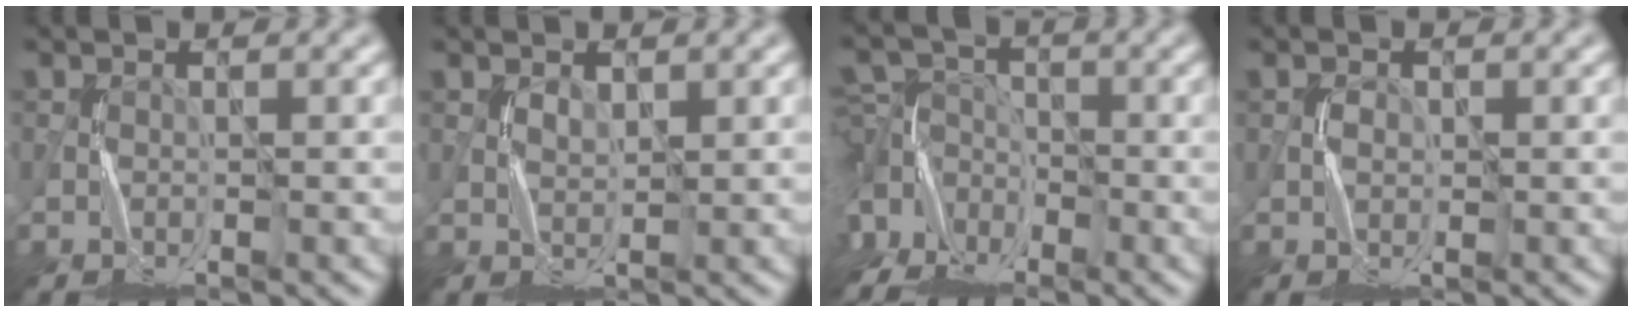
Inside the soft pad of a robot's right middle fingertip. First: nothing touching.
{"total": 1.1, "force": [0.7, 0.6, 0.5], "torque": [-0.011, -0.002, 0.018]}
{"total": 8.6, "force": [-3.7, 7.0, 3.2], "torque": [-0.065, -0.003, -0.090]}
{"total": 0.8, "force": [-0.1, 0.7, 0.2], "torque": [0.000, 0.000, 0.000]}